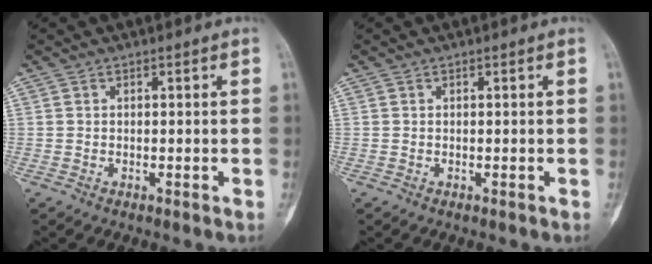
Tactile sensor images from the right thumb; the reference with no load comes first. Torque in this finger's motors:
{"motor_torque": [-0.01, -0.01, 0.00, 0.00, 0.01]}